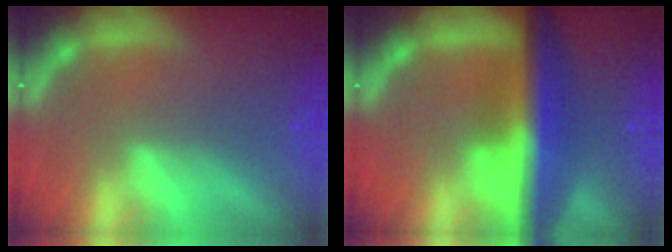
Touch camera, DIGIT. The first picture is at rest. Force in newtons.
{"total": 10.1}